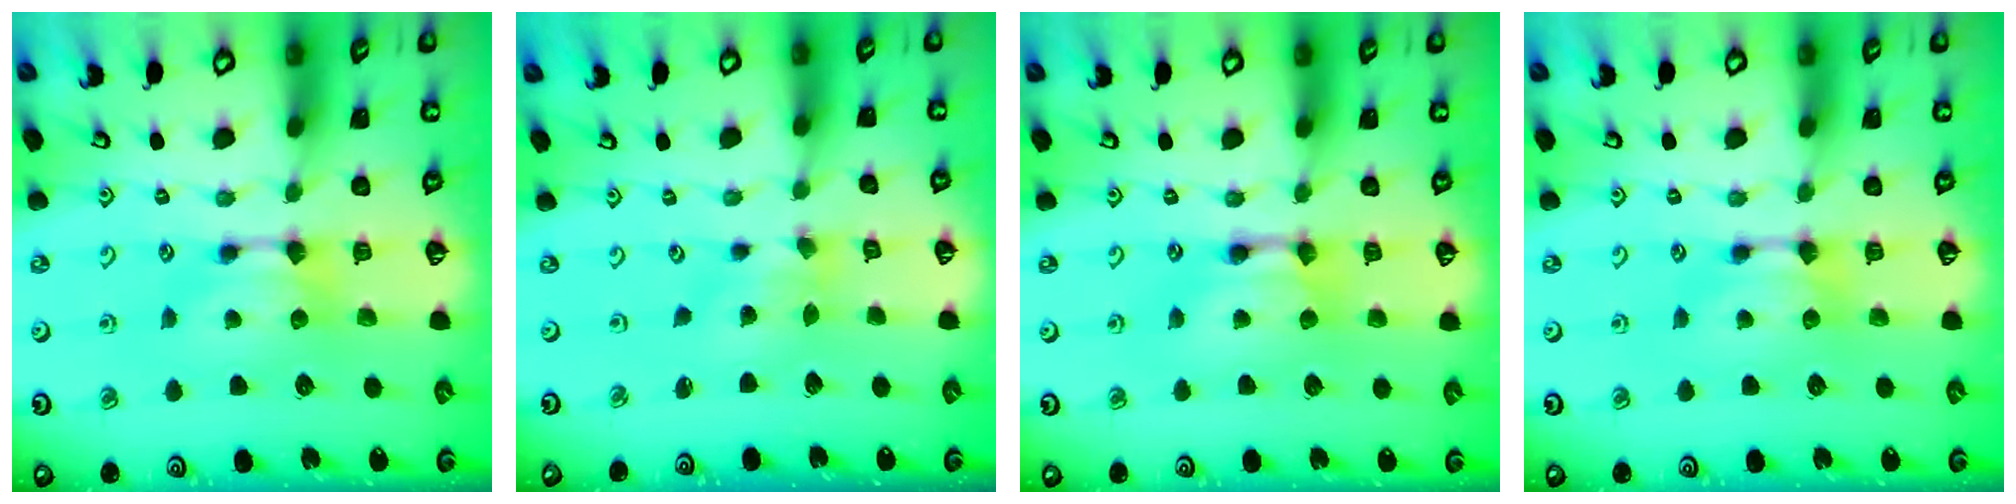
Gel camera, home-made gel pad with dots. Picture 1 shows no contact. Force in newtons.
{"total": 1.2, "press": 0.3, "slide": 1.2}
{"total": 2.2, "press": 2.2, "slide": 0.0}
{"total": 0.0}